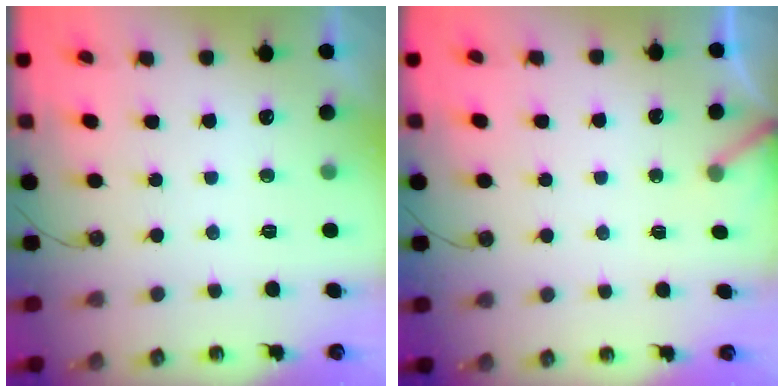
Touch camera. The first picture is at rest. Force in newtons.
{"total": 2.5, "press": 2.5, "slide": 0.1}